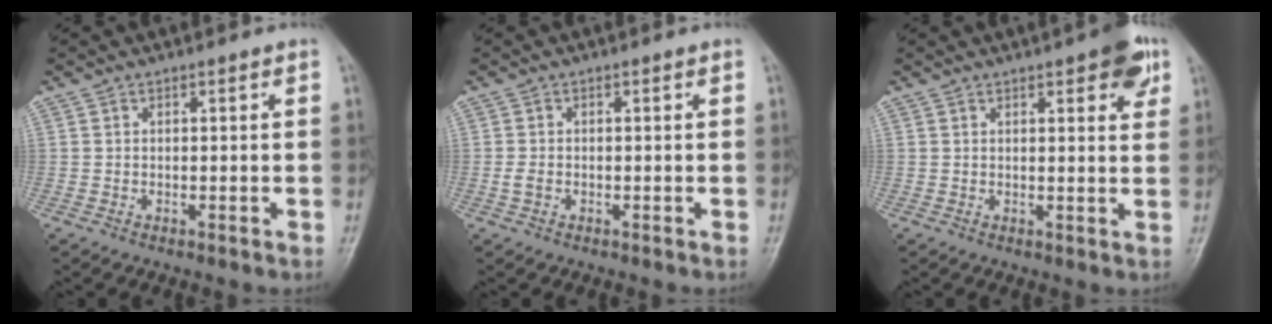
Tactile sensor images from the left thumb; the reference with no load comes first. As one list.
[{"total": 1.6, "force": [-0.2, 1.0, 1.2], "torque": [-0.020, 0.004, 0.003]}, {"total": 6.9, "force": [3.7, 2.2, 5.4], "torque": [-0.049, -0.011, 0.044]}]